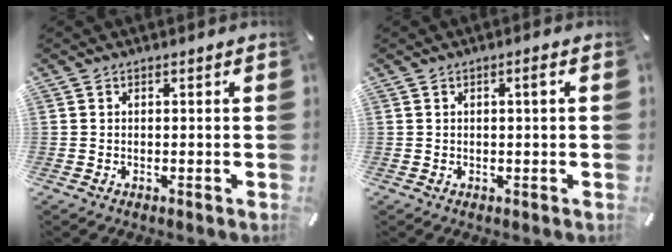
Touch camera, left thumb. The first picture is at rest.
{"total": 1.7, "force": [0.4, 0.2, 1.7], "torque": [-0.031, 0.002, 0.005]}